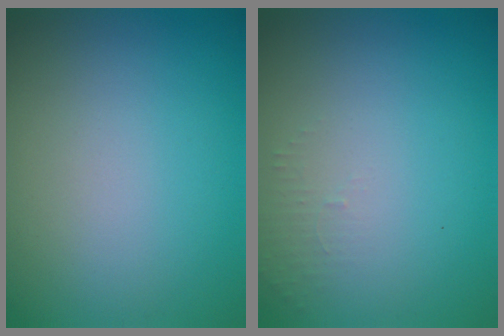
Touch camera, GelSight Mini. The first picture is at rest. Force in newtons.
{"total": 1.0, "press": 0.9, "slide": 0.3}